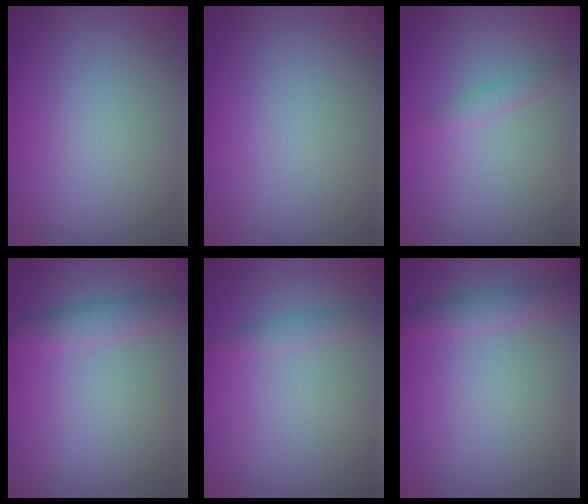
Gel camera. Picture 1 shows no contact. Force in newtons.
{"total": 0.0}
{"total": 1.1, "press": 1.1, "slide": 0.1}
{"total": 2.6, "press": 2.6, "slide": 0.1}
{"total": 1.4, "press": 1.4, "slide": 0.1}
{"total": 2.2, "press": 2.2, "slide": 0.0}